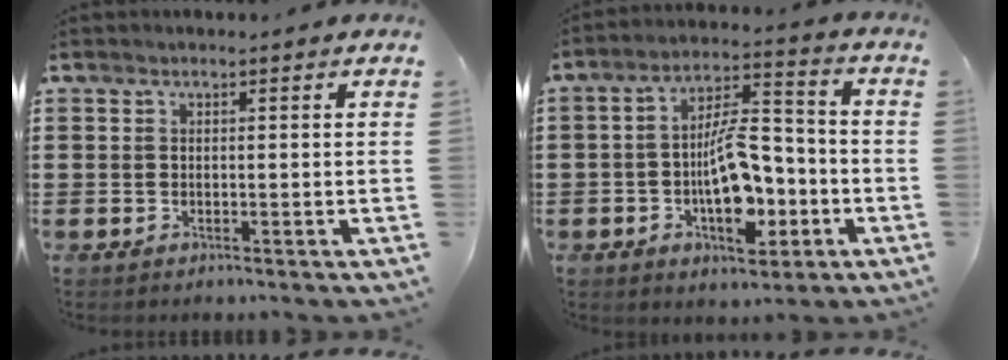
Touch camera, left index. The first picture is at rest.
{"total": 11.5, "force": [-3.3, 5.8, 9.3], "torque": [-0.152, 0.006, -0.061]}